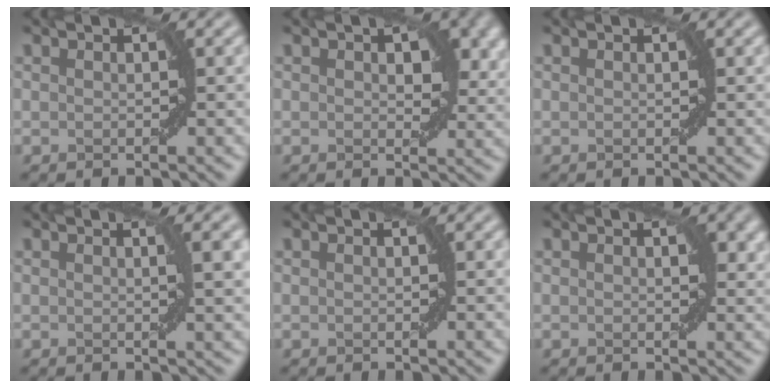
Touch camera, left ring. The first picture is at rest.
{"total": 4.4, "force": [1.2, 2.5, 3.4], "torque": [-0.042, -0.003, 0.018]}
{"total": 0.0}
{"total": 2.4, "force": [0.6, 0.5, 2.2], "torque": [-0.023, 0.004, 0.010]}
{"total": 0.0}
{"total": 1.8, "force": [0.5, 0.9, 1.4], "torque": [-0.012, -0.003, 0.009]}